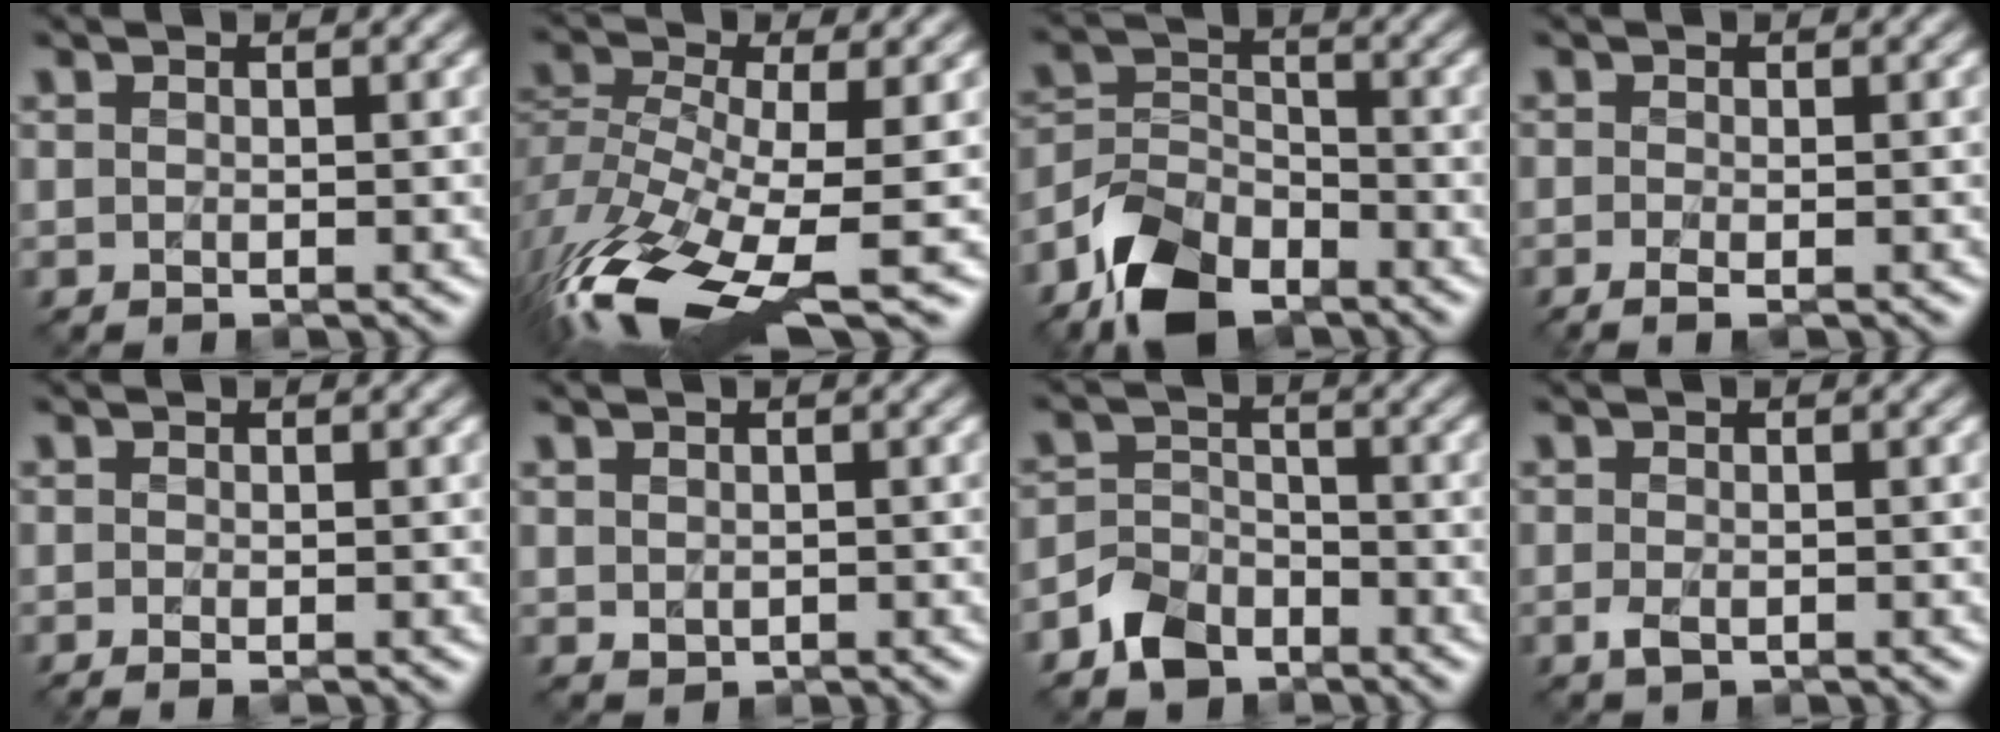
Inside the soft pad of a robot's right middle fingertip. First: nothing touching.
{"total": 12.8, "force": [-6.8, 4.5, 9.9], "torque": [-0.227, -0.019, -0.116]}
{"total": 7.7, "force": [-5.4, 4.1, 3.7], "torque": [-0.072, -0.005, -0.114]}
{"total": 1.5, "force": [-0.6, 0.4, 1.3], "torque": [-0.025, -0.009, -0.015]}
{"total": 0.9, "force": [-0.3, 0.2, 0.8], "torque": [-0.016, -0.008, -0.007]}
{"total": 0.7, "force": [0.2, 0.6, 0.3], "torque": [-0.005, -0.003, 0.008]}
{"total": 3.8, "force": [-2.7, 2.5, 1.1], "torque": [-0.018, 0.003, -0.059]}
{"total": 1.3, "force": [-0.5, 0.7, 1.0], "torque": [-0.024, -0.006, -0.010]}